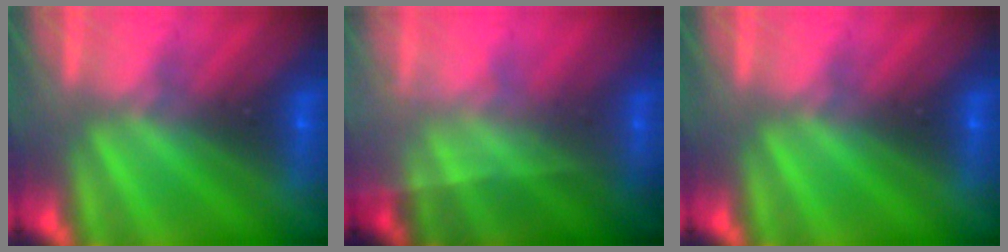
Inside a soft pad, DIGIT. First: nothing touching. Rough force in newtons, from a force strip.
{"total": 1.8}
{"total": 0.0}